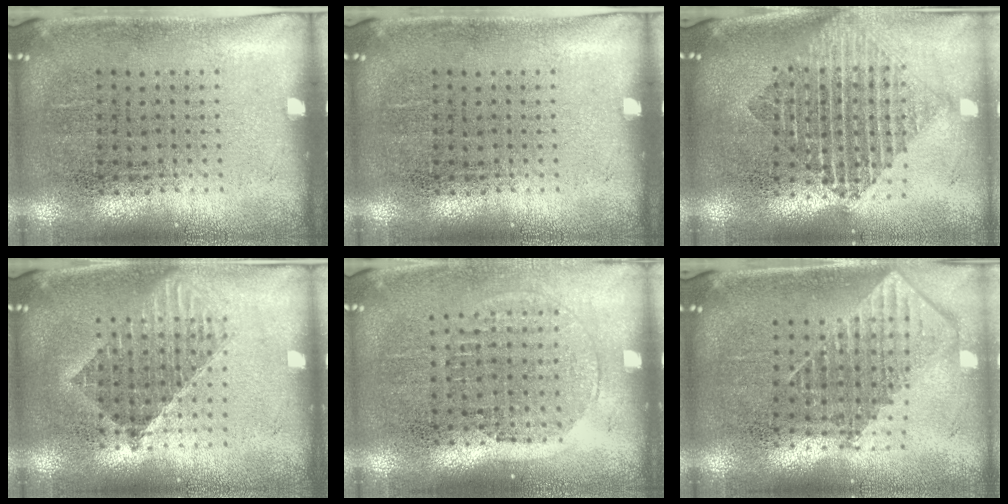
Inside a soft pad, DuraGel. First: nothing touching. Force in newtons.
{"total": 0.0}
{"total": 1.9, "press": 1.5, "slide": 1.1}
{"total": 1.5, "press": 1.3, "slide": 0.8}
{"total": 1.5, "press": 1.3, "slide": 0.7}
{"total": 1.9, "press": 1.5, "slide": 1.1}